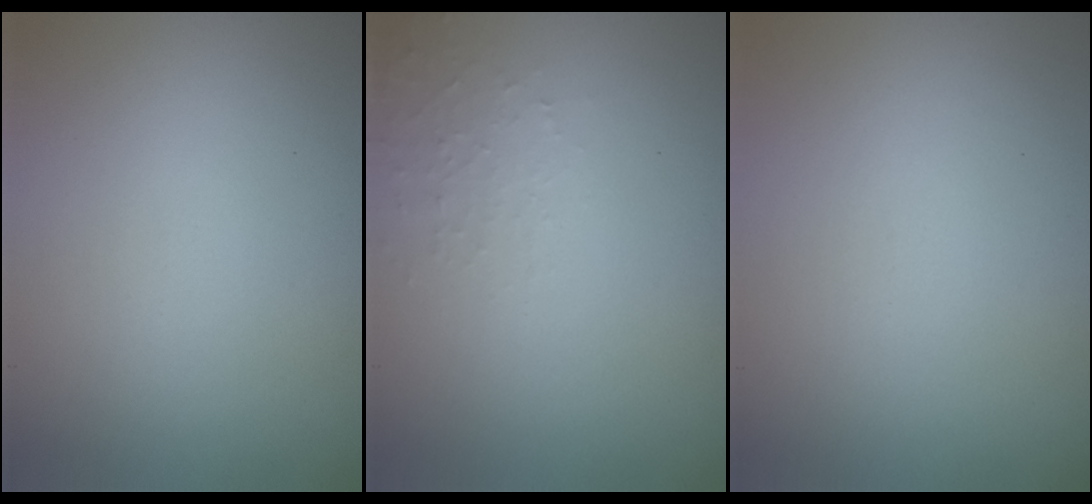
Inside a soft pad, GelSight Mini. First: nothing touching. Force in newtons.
{"total": 1.3, "press": 1.3, "slide": 0.2}
{"total": 0.0}